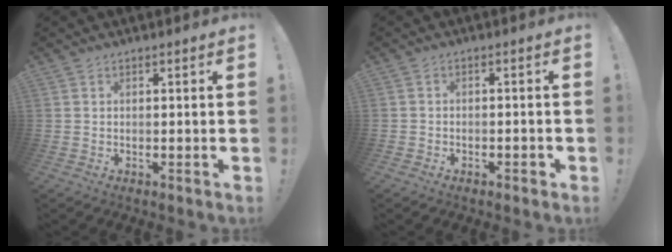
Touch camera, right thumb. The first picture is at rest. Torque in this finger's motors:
{"motor_torque": [-0.12, -0.04, -0.19, 0.31, 0.00]}